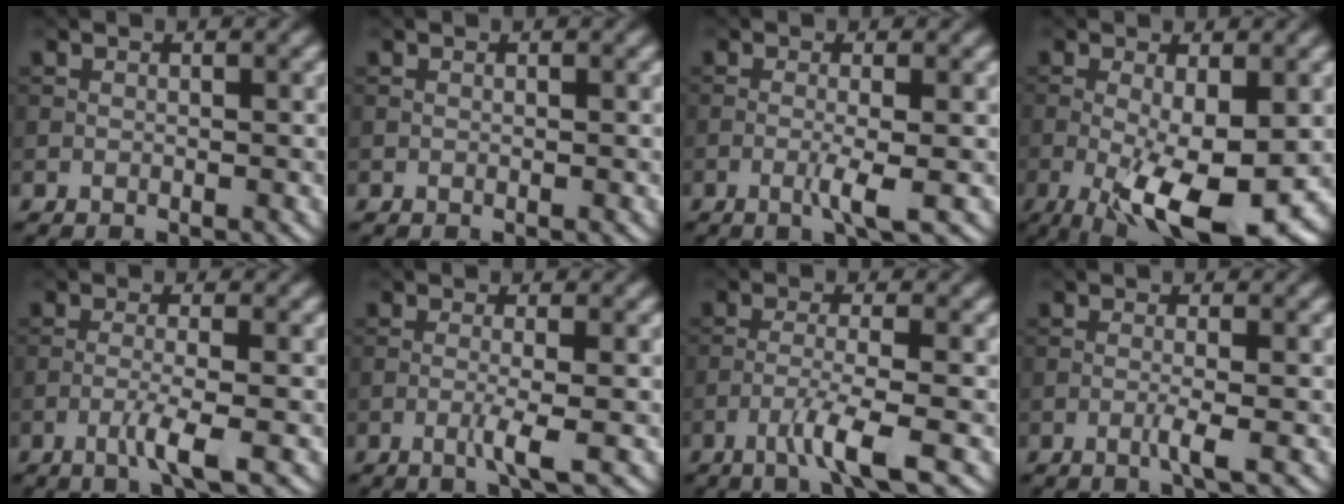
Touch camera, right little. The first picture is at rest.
{"total": 0.0}
{"total": 2.5, "force": [-0.8, 0.2, 2.4], "torque": [-0.046, 0.000, -0.020]}
{"total": 10.2, "force": [-3.0, 3.0, 9.2], "torque": [-0.167, -0.019, -0.045]}
{"total": 2.9, "force": [-1.3, 0.2, 2.5], "torque": [-0.049, 0.007, -0.033]}
{"total": 2.4, "force": [-0.8, 0.2, 2.3], "torque": [-0.043, 0.002, -0.023]}
{"total": 3.9, "force": [-2.0, 0.2, 3.3], "torque": [-0.062, 0.008, -0.050]}
{"total": 1.8, "force": [-0.6, 0.2, 1.7], "torque": [-0.032, 0.002, -0.017]}